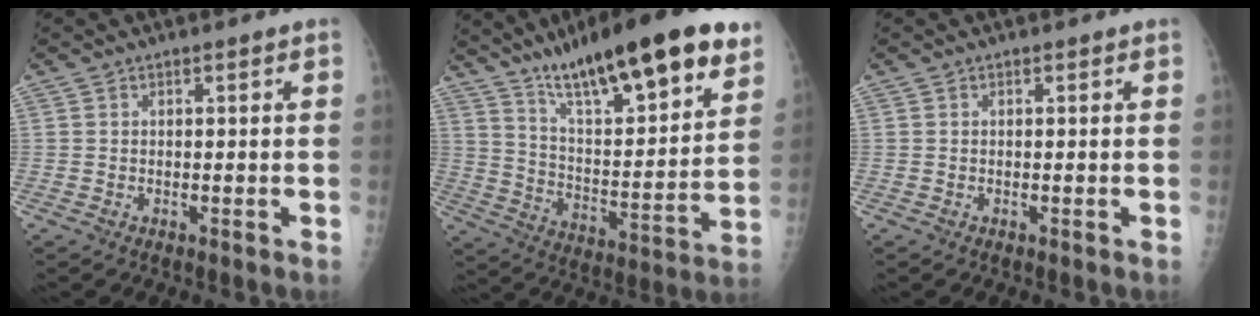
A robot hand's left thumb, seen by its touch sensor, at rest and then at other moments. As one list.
[{"total": 26.0, "force": [17.2, 5.9, 18.6], "torque": [-0.263, -0.053, 0.281]}, {"total": 0.0}]